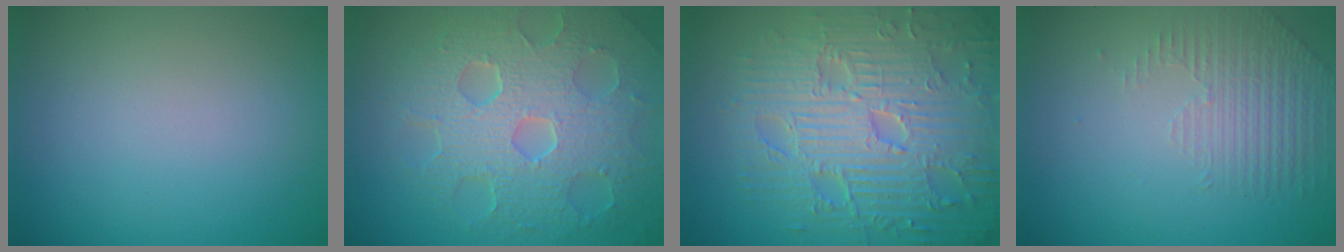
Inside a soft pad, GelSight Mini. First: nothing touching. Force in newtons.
{"total": 8.6, "press": 6.1, "slide": 6.1}
{"total": 10.5, "press": 7.1, "slide": 7.8}
{"total": 1.5, "press": 0.9, "slide": 1.2}